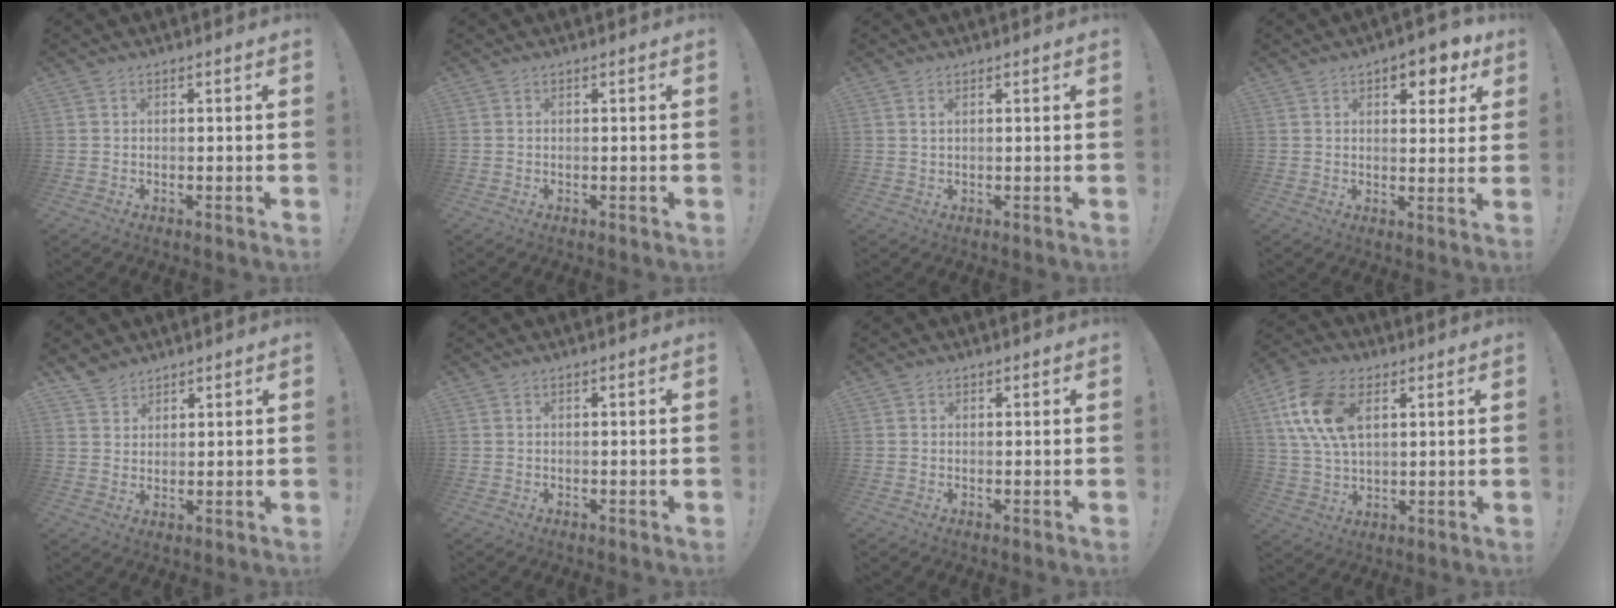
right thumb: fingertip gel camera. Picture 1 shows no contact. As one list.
[{"total": 0.0}, {"total": 1.1, "force": [0.5, 0.4, 0.9], "torque": [-0.010, -0.002, 0.008]}, {"total": 7.6, "force": [4.5, 3.8, 4.8], "torque": [-0.041, -0.026, 0.072]}, {"total": 4.8, "force": [4.1, 2.5, 0.7], "torque": [-0.006, -0.029, 0.077]}, {"total": 0.0}, {"total": 0.6, "force": [0.3, 0.5, 0.0], "torque": [0.005, -0.001, 0.005]}, {"total": 16.4, "force": [5.7, 10.4, 11.4], "torque": [-0.219, -0.007, 0.106]}]